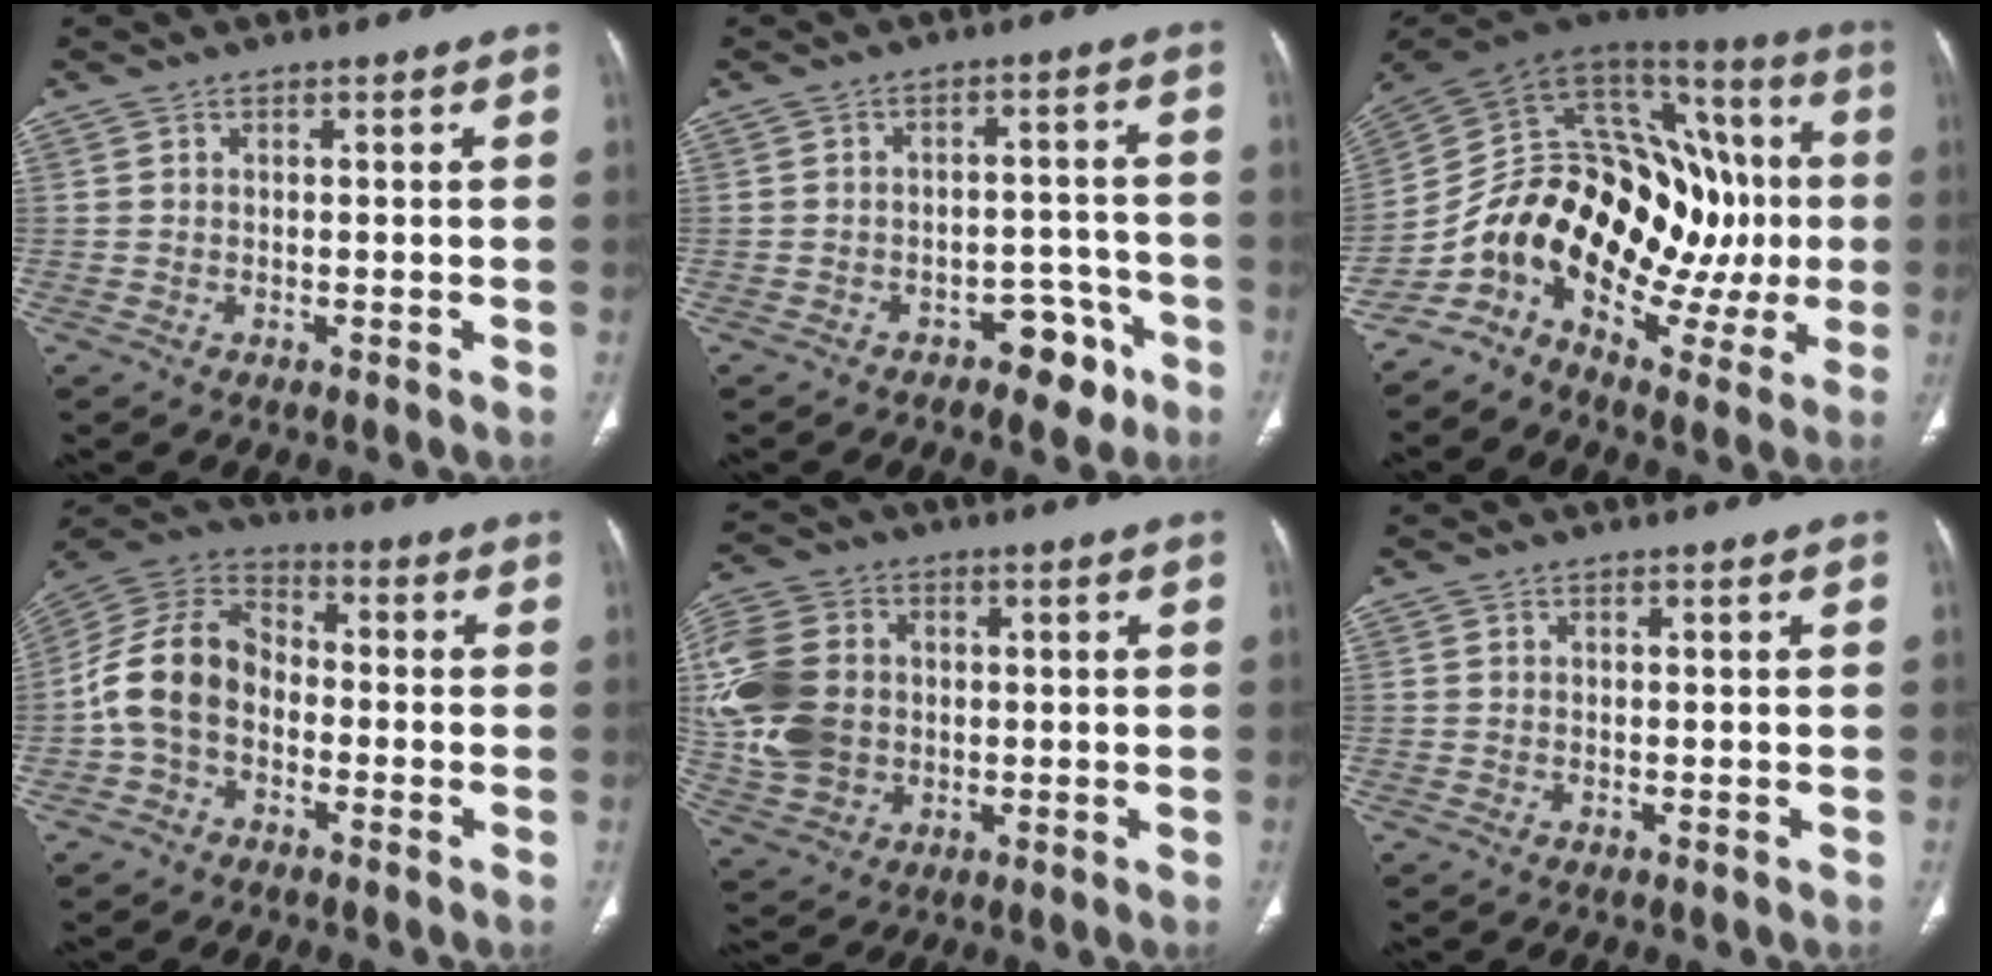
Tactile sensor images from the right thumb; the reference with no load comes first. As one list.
[{"total": 6.8, "force": [-4.2, 4.1, 3.4], "torque": [-0.014, 0.047, -0.054]}, {"total": 25.4, "force": [-3.8, 16.1, 19.2], "torque": [-0.263, 0.092, -0.063]}, {"total": 12.3, "force": [-2.5, 8.8, 8.2], "torque": [-0.151, 0.038, -0.060]}, {"total": 15.8, "force": [0.8, 12.6, 9.5], "torque": [-0.201, 0.010, 0.020]}, {"total": 0.0}]